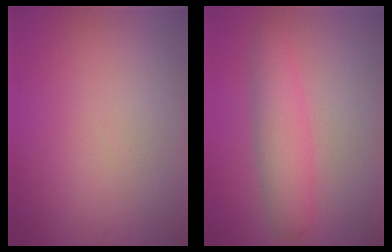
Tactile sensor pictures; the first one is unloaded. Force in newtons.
{"total": 3.6, "press": 3.6, "slide": 0.0}